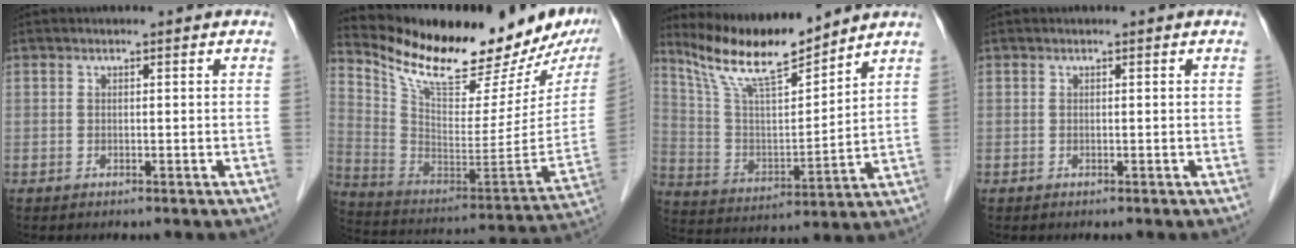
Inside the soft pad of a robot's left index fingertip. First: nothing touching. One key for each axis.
{"total": 26.2, "fx": 20.7, "fy": 5.5, "fz": 15.0, "tx": -0.249, "ty": -0.045, "tz": 0.314}
{"total": 12.9, "fx": 11.6, "fy": 0.9, "fz": 5.5, "tx": -0.115, "ty": 0.001, "tz": 0.222}
{"total": 0.0}